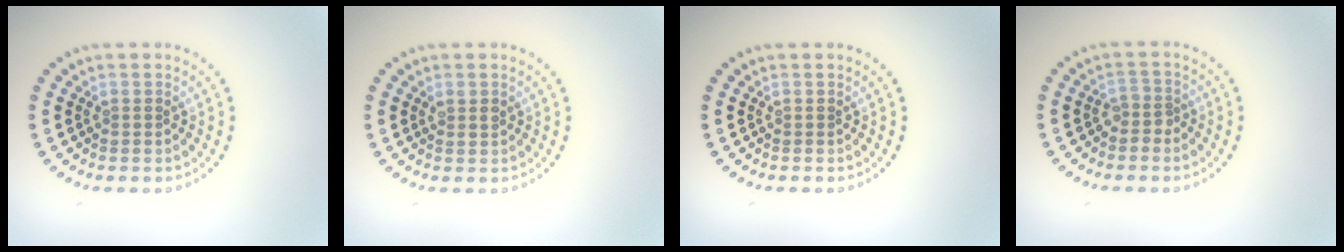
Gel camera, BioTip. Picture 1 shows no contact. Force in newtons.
{"total": 0.9, "press": 0.9, "slide": 0.2}
{"total": 0.0}
{"total": 1.5, "press": 1.0, "slide": 1.0}